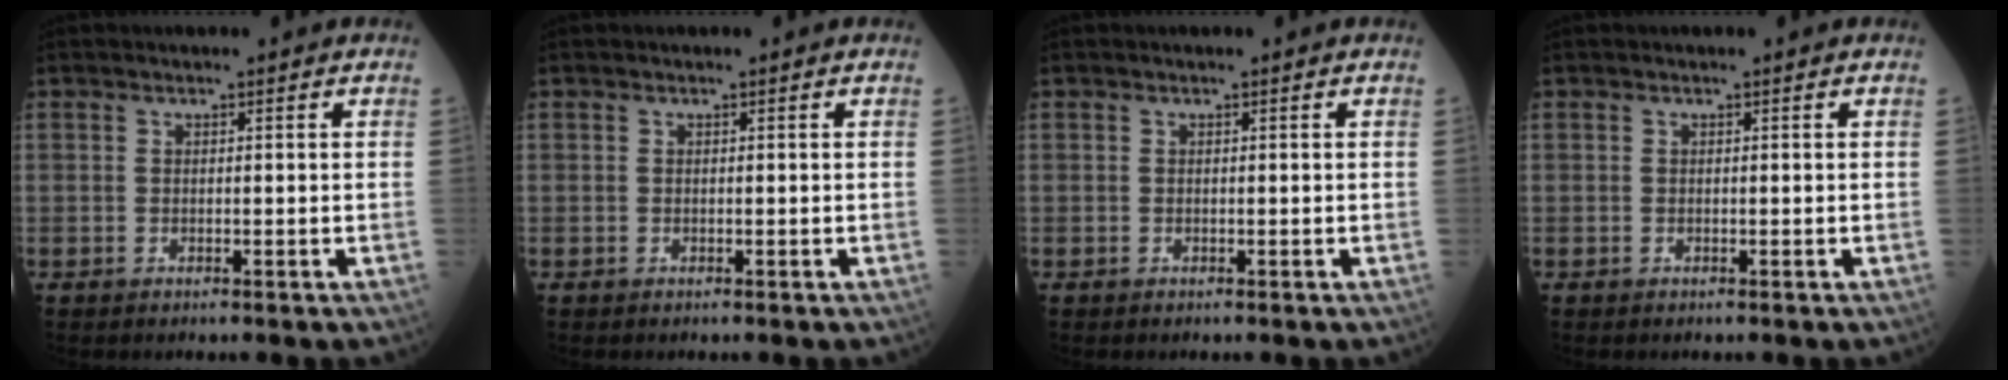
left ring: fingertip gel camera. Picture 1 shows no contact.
{"total": 0.0}
{"total": 0.0}
{"total": 0.0}